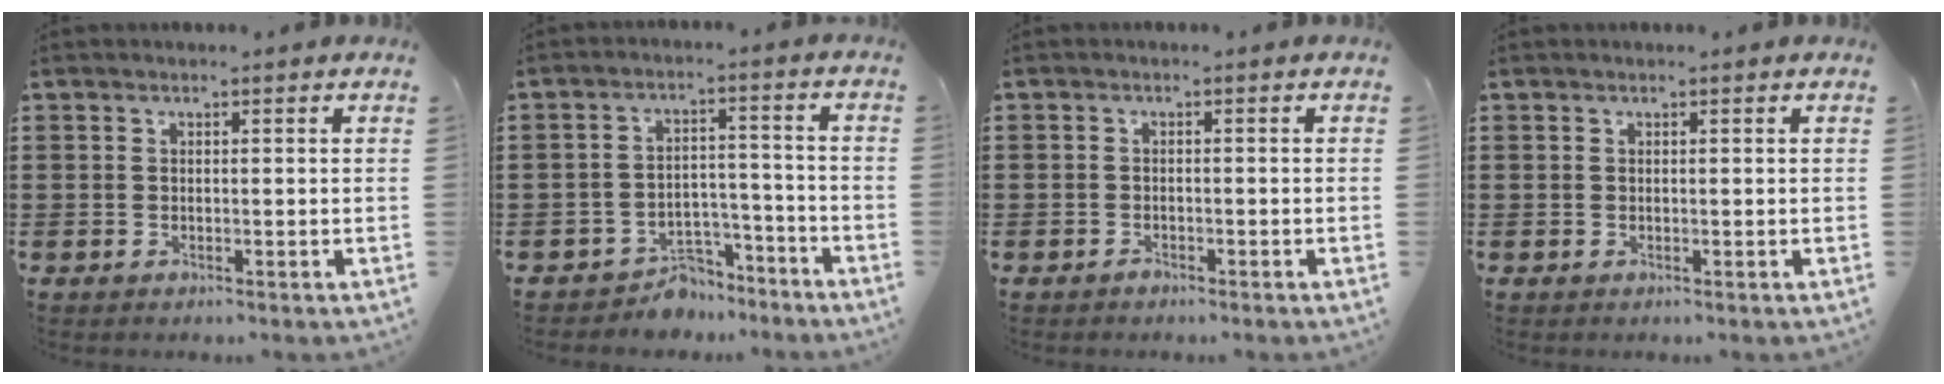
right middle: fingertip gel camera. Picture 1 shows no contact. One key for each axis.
{"total": 5.3, "fx": -5.0, "fy": 1.6, "fz": 0.5, "tx": -0.010, "ty": 0.016, "tz": -0.102}
{"total": 1.2, "fx": -1.1, "fy": 0.6, "fz": 0.0, "tx": -0.002, "ty": 0.003, "tz": -0.025}
{"total": 0.0}